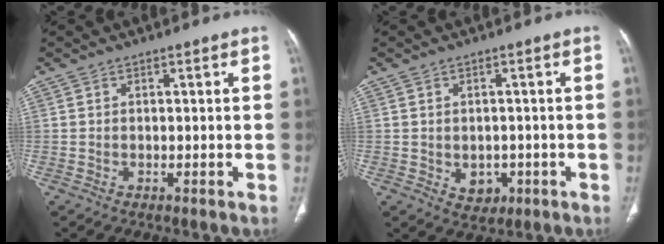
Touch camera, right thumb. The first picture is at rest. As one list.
[{"total": 4.5, "force": [-1.1, 3.5, 2.6], "torque": [-0.020, 0.005, -0.002]}]